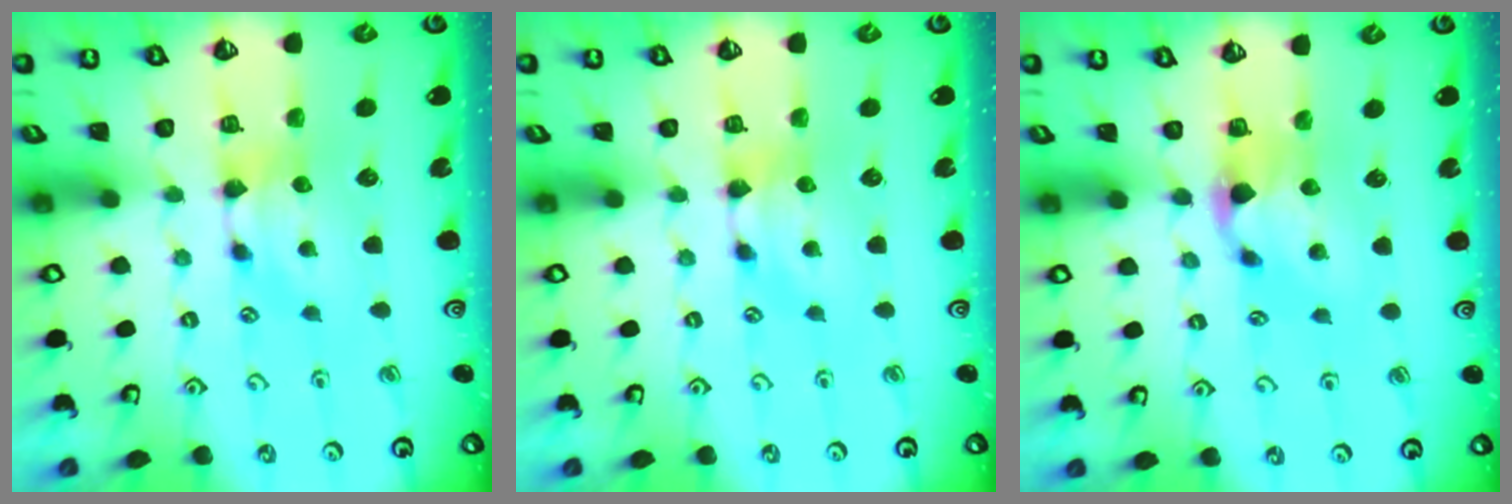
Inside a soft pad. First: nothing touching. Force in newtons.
{"total": 0.0}
{"total": 1.4, "press": 0.6, "slide": 1.3}